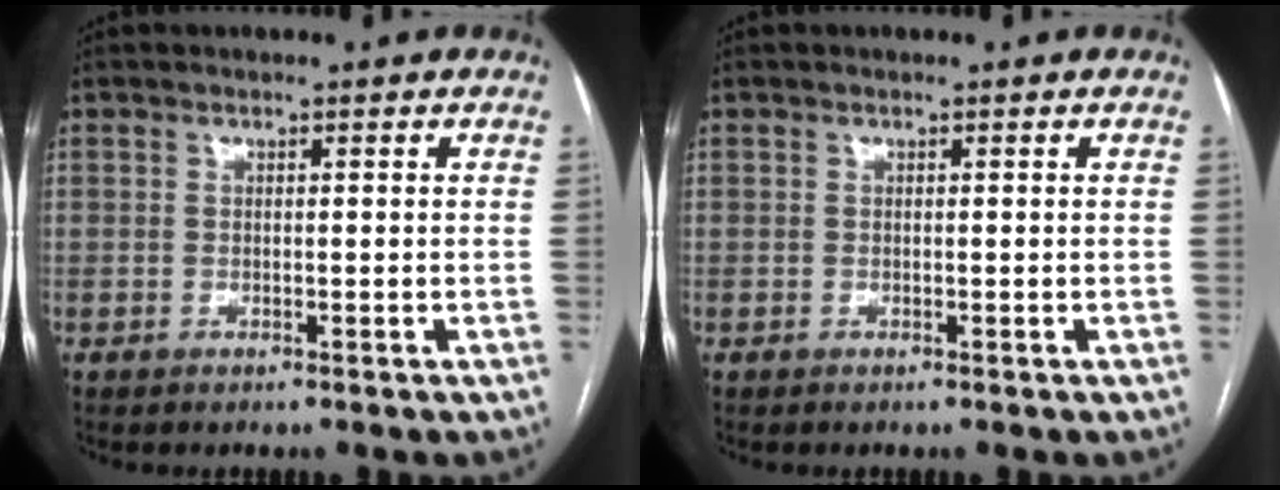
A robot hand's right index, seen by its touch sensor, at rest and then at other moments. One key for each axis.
{"total": 0.0}